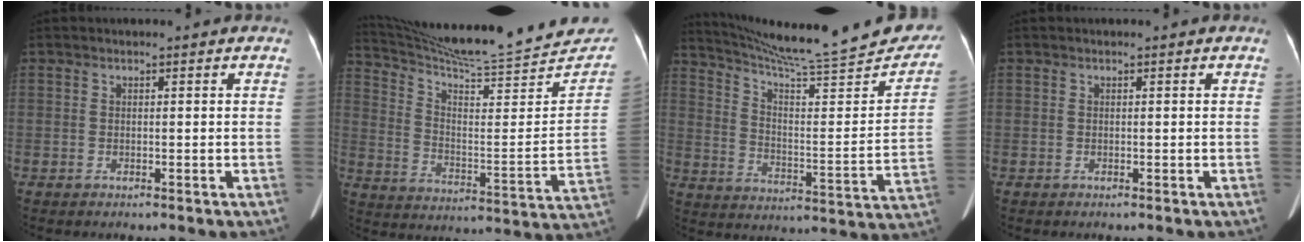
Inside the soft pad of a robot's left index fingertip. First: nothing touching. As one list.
[{"total": 24.6, "force": [23.1, 1.3, 8.3], "torque": [-0.132, -0.073, 0.324]}, {"total": 26.9, "force": [24.4, 2.0, 11.3], "torque": [-0.173, -0.069, 0.323]}, {"total": 0.0}]